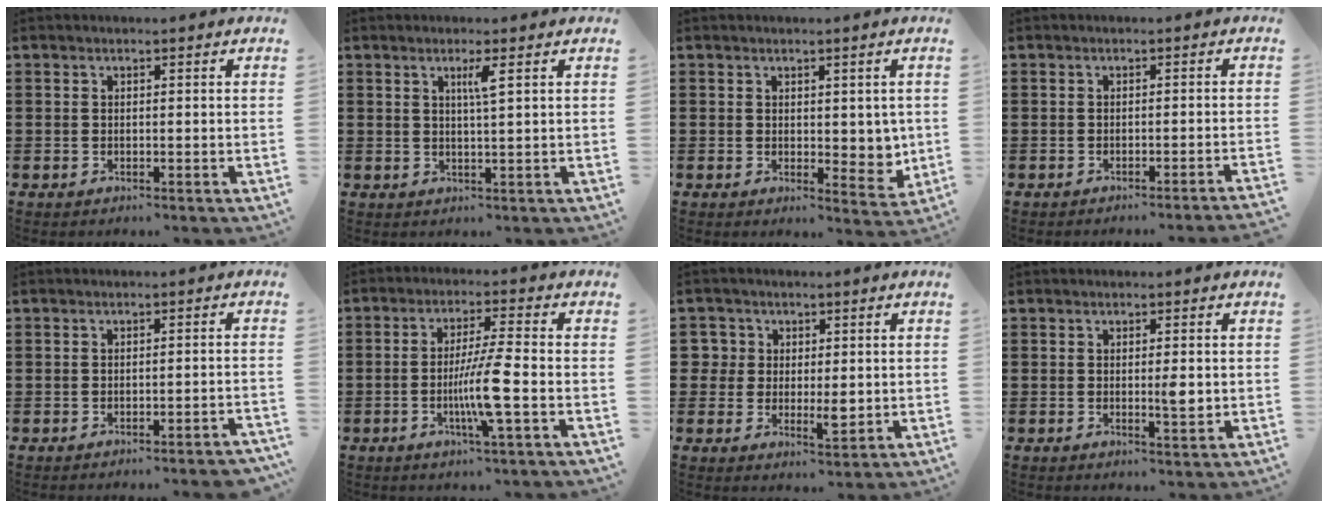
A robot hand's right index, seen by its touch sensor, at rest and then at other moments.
{"total": 2.3, "force": [0.9, -0.3, 2.1], "torque": [-0.043, -0.004, 0.013]}
{"total": 3.8, "force": [1.4, 2.6, 2.4], "torque": [-0.028, 0.001, 0.024]}
{"total": 1.4, "force": [-1.2, -0.5, 0.6], "torque": [-0.012, -0.002, -0.023]}
{"total": 1.4, "force": [-1.4, 0.0, 0.4], "torque": [-0.009, 0.000, -0.027]}
{"total": 7.8, "force": [-2.1, -0.2, 7.5], "torque": [-0.146, -0.018, -0.044]}
{"total": 4.4, "force": [0.8, 3.6, 2.4], "torque": [-0.050, 0.007, 0.014]}
{"total": 2.9, "force": [0.0, 0.6, 2.9], "torque": [-0.051, -0.003, 0.000]}